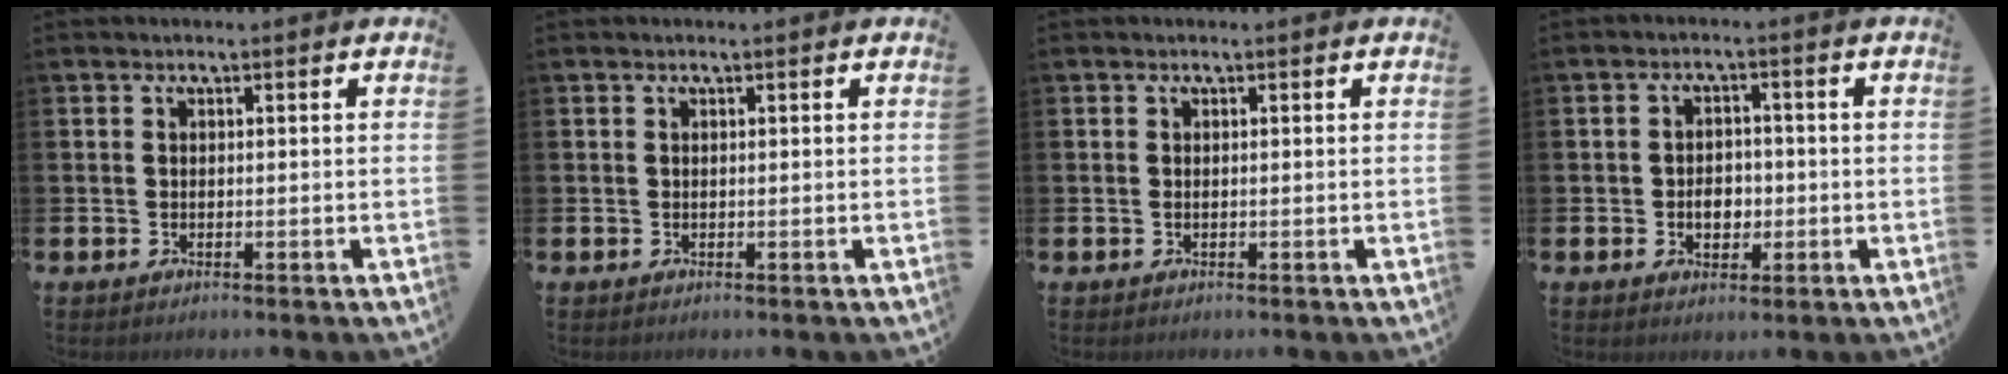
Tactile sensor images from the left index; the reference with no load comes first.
{"total": 0.0}
{"total": 0.0}
{"total": 3.3, "force": [-0.6, 2.5, 2.1], "torque": [-0.026, 0.000, -0.020]}